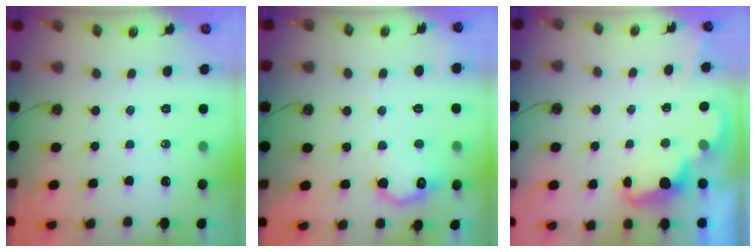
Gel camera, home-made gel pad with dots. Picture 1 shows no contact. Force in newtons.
{"total": 12.0, "press": 12.0, "slide": 0.5}
{"total": 2.5, "press": 2.4, "slide": 0.5}